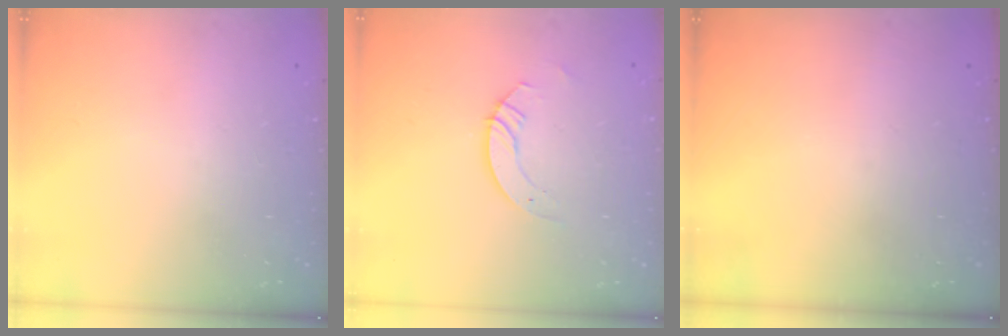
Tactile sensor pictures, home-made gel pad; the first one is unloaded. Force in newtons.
{"total": 3.7, "press": 3.7, "slide": 0.3}
{"total": 0.0}